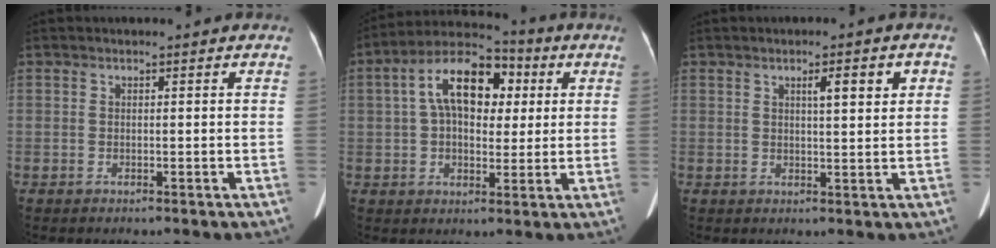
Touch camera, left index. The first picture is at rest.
{"total": 12.4, "force": [2.9, 6.7, 10.0], "torque": [-0.184, 0.042, 0.045]}
{"total": 4.1, "force": [1.6, 0.5, 3.8], "torque": [-0.057, 0.006, 0.025]}